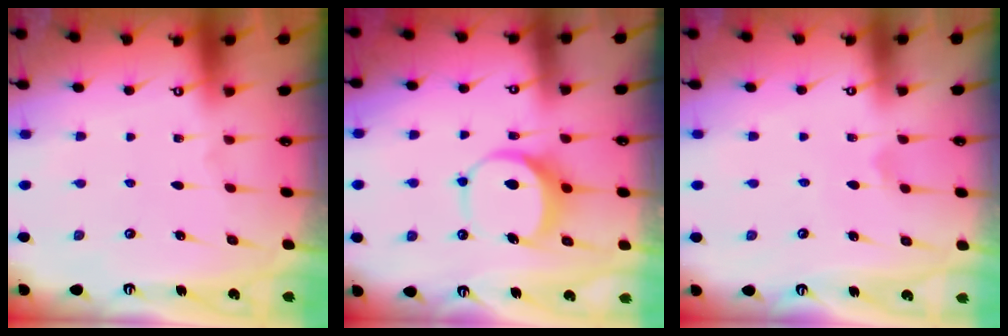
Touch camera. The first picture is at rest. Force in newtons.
{"total": 7.6, "press": 7.6, "slide": 0.4}
{"total": 2.8, "press": 2.8, "slide": 0.6}